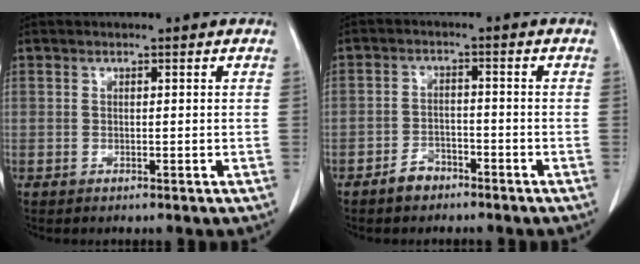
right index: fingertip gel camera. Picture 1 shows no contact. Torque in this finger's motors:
{"motor_torque": [0.52, -0.52, 0.23, 0.04]}